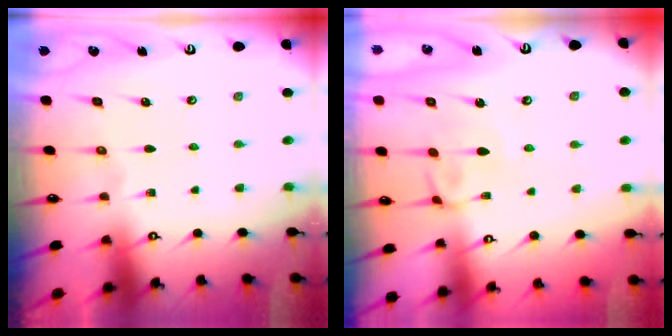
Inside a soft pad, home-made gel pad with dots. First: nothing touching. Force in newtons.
{"total": 2.5, "press": 2.4, "slide": 0.7}